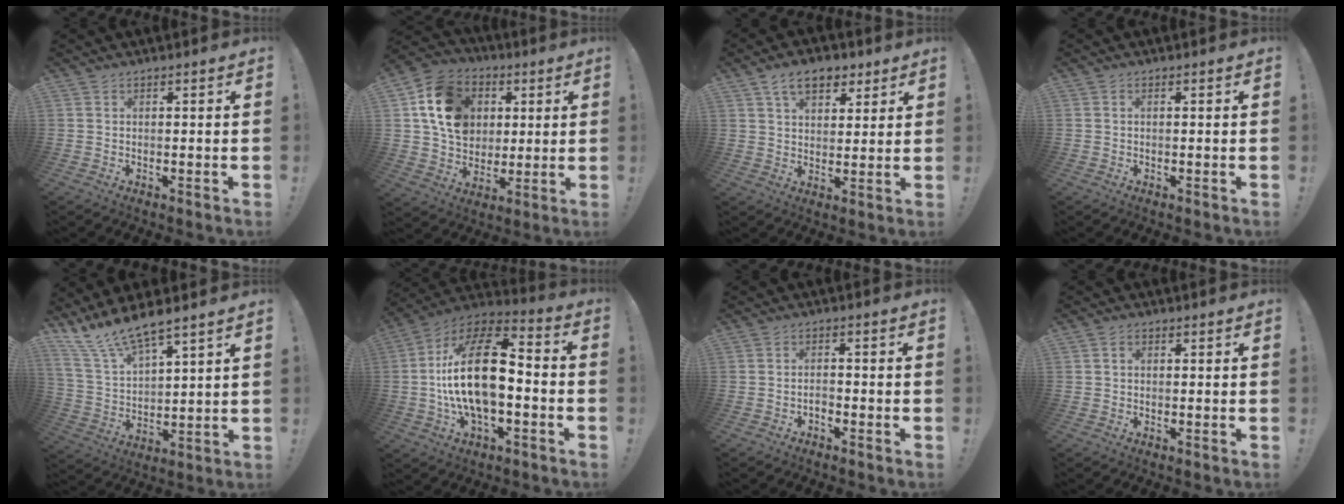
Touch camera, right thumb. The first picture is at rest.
{"total": 17.2, "force": [4.8, 13.9, 8.9], "torque": [-0.136, -0.006, 0.103]}
{"total": 10.2, "force": [5.8, 6.1, 5.7], "torque": [-0.082, -0.016, 0.109]}
{"total": 0.0}
{"total": 11.3, "force": [10.3, 1.4, 4.6], "torque": [-0.110, -0.079, 0.189]}
{"total": 22.8, "force": [-1.2, 11.3, 19.7], "torque": [-0.359, 0.013, -0.020]}
{"total": 1.9, "force": [-1.5, 0.6, 1.0], "torque": [-0.014, 0.000, -0.026]}
{"total": 1.0, "force": [0.0, 0.9, 0.5], "torque": [-0.002, 0.000, 0.000]}